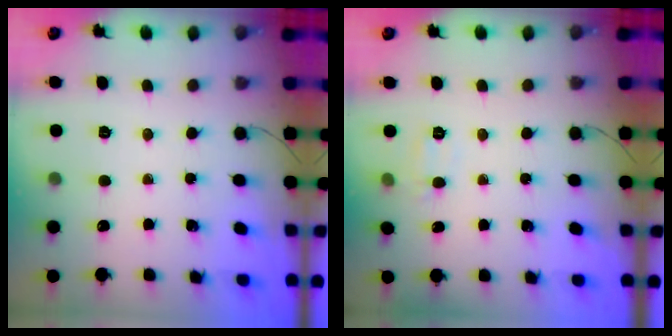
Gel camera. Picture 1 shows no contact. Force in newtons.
{"total": 5.7, "press": 5.5, "slide": 1.4}